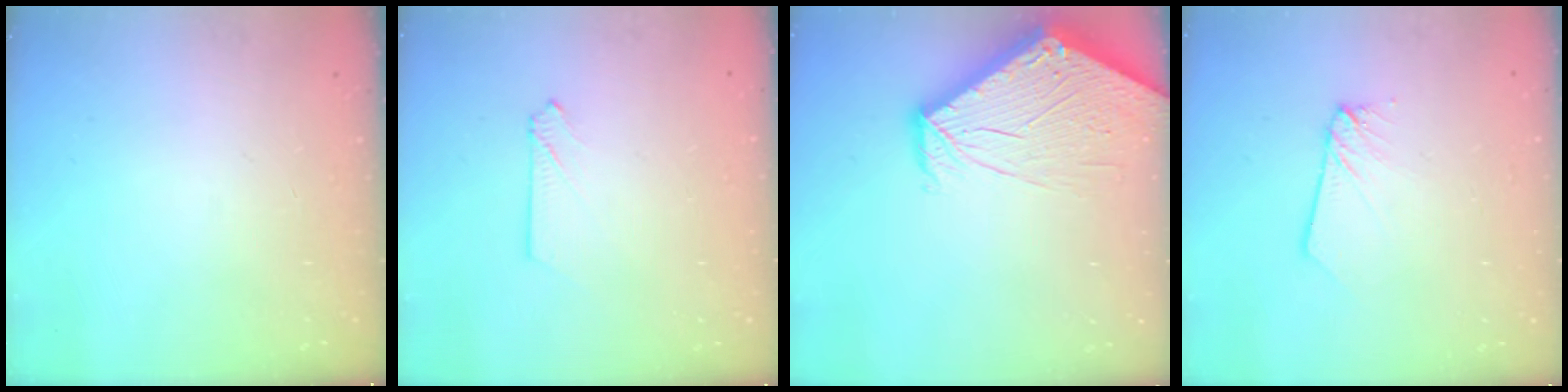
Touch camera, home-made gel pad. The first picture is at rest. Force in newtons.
{"total": 2.2, "press": 2.2, "slide": 0.2}
{"total": 7.2, "press": 7.2, "slide": 0.7}
{"total": 2.6, "press": 2.6, "slide": 0.2}